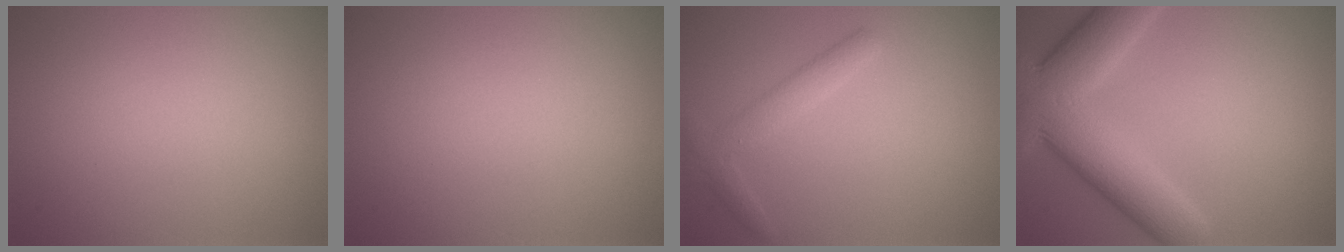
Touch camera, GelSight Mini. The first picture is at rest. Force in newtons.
{"total": 0.0}
{"total": 2.2, "press": 2.2, "slide": 0.1}
{"total": 9.2, "press": 9.2, "slide": 0.4}